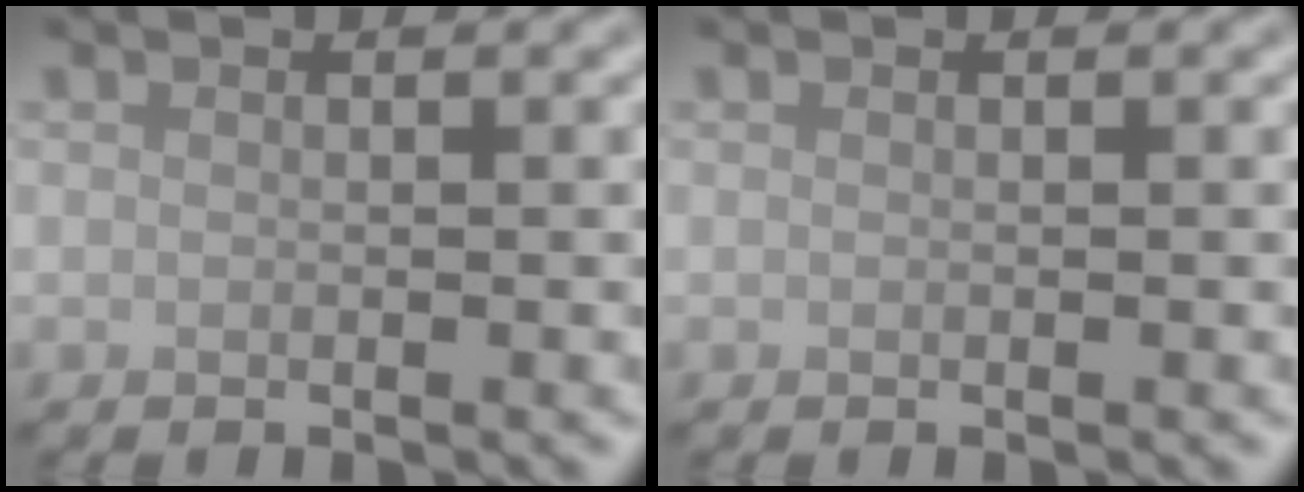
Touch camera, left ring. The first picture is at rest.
{"total": 0.0}